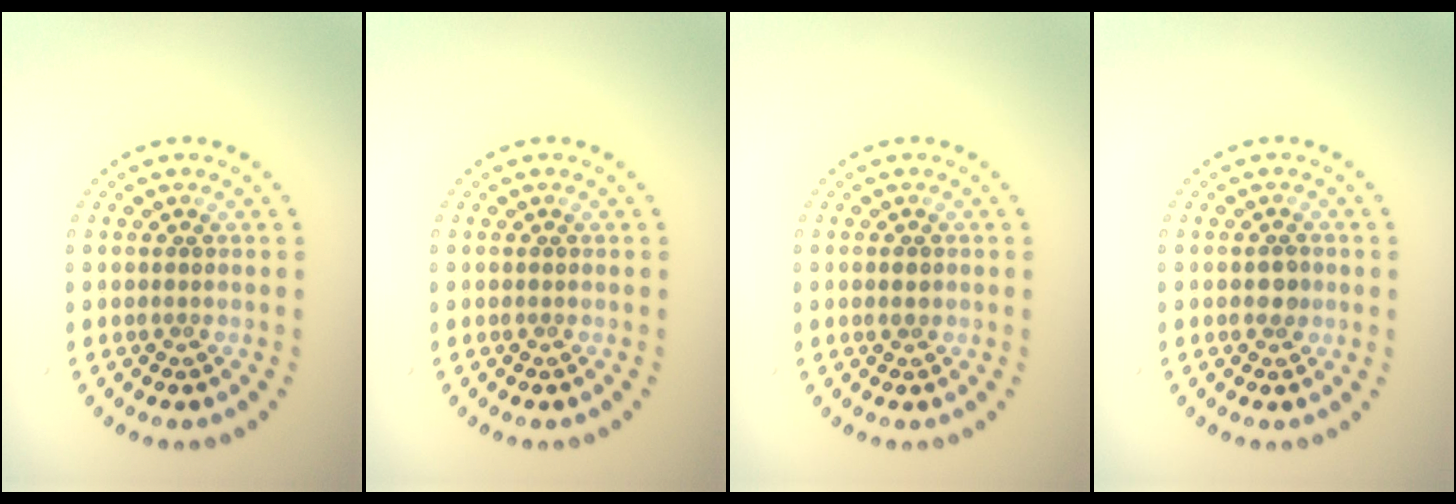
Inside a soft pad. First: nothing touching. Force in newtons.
{"total": 0.0}
{"total": 1.1, "press": 1.1, "slide": 0.1}
{"total": 1.3, "press": 1.3, "slide": 0.2}